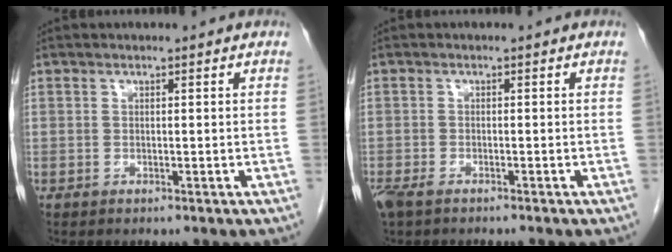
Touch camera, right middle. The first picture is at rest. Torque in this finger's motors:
{"motor_torque": [0.45, -0.27, 0.13, 0.03]}